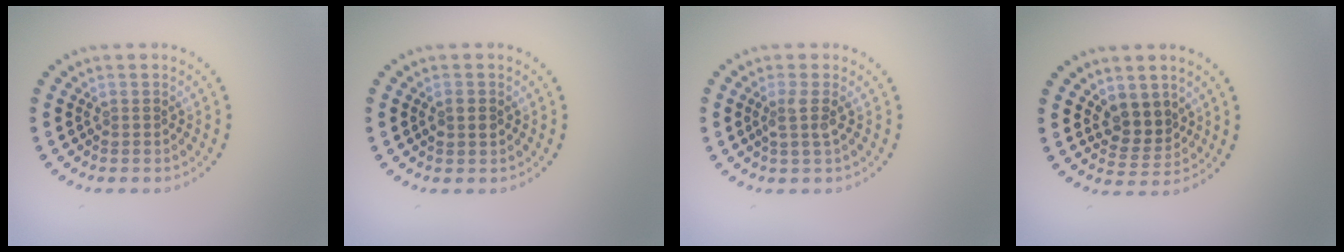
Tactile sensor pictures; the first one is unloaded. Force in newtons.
{"total": 1.0, "press": 1.0, "slide": 0.2}
{"total": 1.9, "press": 1.5, "slide": 1.2}
{"total": 2.9, "press": 2.5, "slide": 1.4}